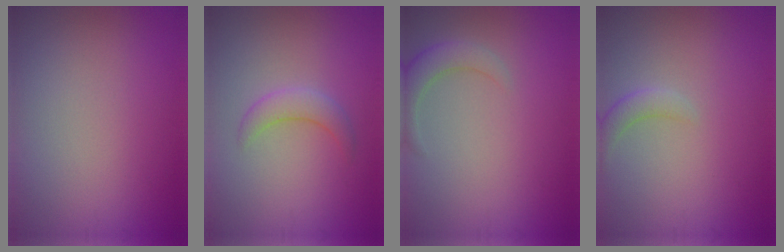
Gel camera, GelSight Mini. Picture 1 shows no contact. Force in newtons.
{"total": 2.0, "press": 2.0, "slide": 0.1}
{"total": 2.7, "press": 2.7, "slide": 0.3}
{"total": 1.6, "press": 1.5, "slide": 0.2}